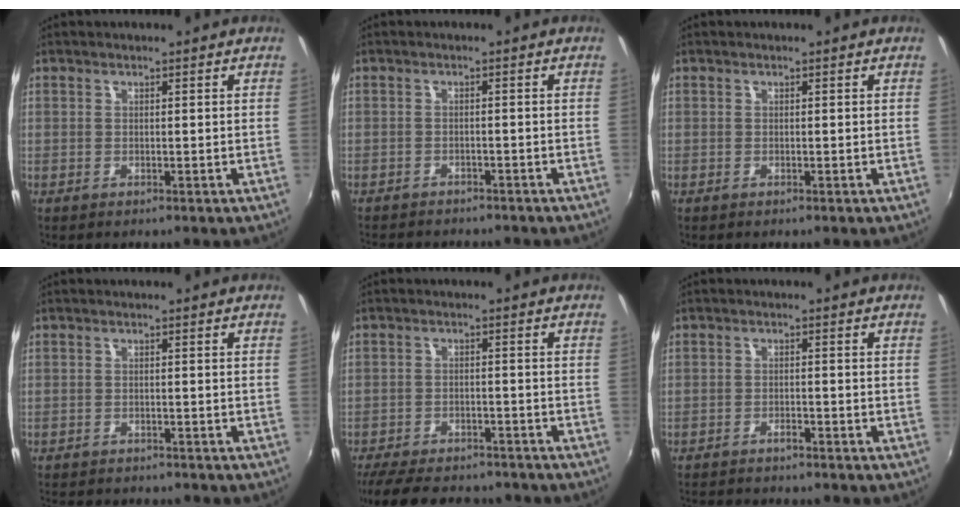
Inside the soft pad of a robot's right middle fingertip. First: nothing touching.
{"total": 6.2, "force": [-5.6, 1.7, 1.8], "torque": [-0.050, -0.013, -0.082]}
{"total": 0.0}
{"total": 7.0, "force": [-6.5, 1.5, 2.2], "torque": [-0.057, -0.014, -0.095]}
{"total": 15.9, "force": [-13.3, 5.6, 6.7], "torque": [-0.154, -0.012, -0.193]}
{"total": 6.5, "force": [-6.0, 1.1, 2.2], "torque": [-0.059, -0.009, -0.091]}